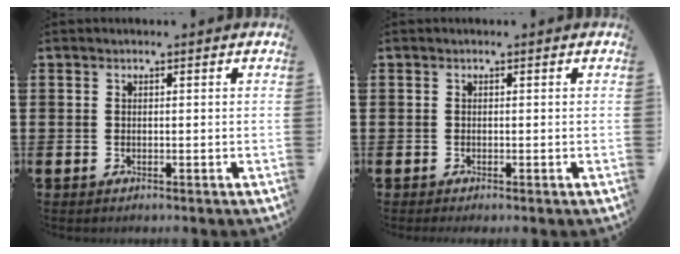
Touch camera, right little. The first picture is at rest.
{"total": 0.0}